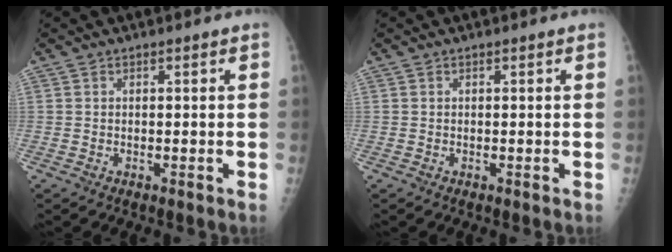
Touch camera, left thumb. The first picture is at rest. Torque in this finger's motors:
{"motor_torque": [0.02, 0.33, 0.00, 0.00, 0.00]}